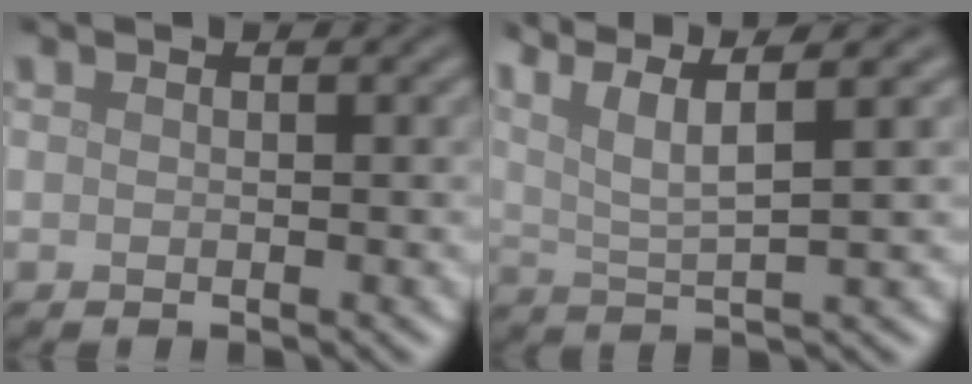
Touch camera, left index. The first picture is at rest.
{"total": 6.8, "force": [4.1, 1.4, 5.3], "torque": [-0.092, 0.018, 0.067]}